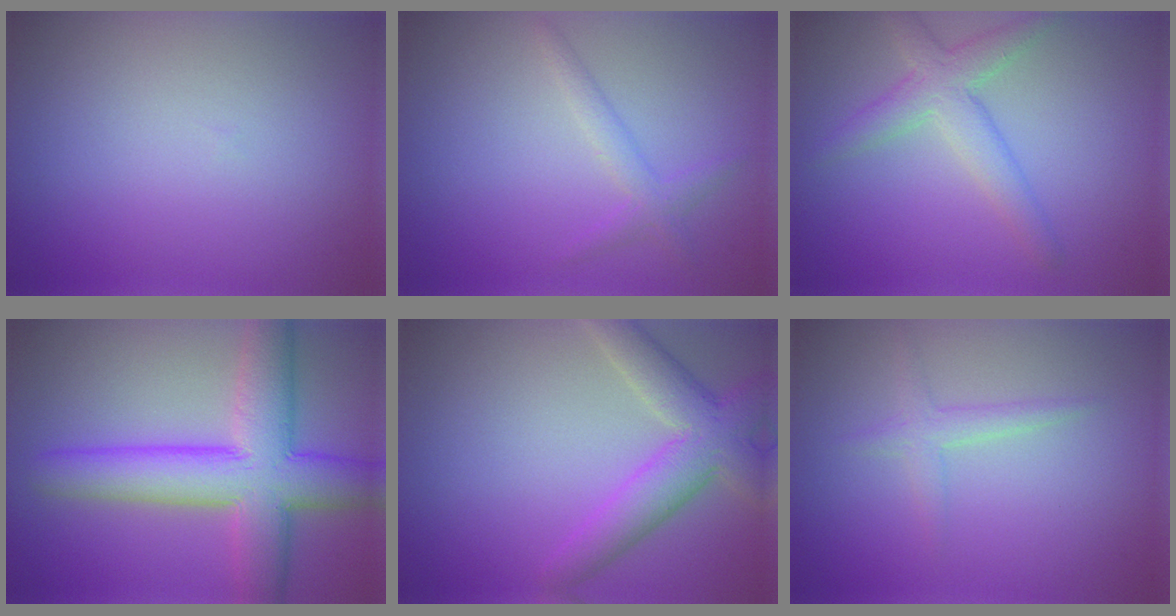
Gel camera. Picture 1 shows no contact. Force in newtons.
{"total": 1.8, "press": 1.8, "slide": 0.0}
{"total": 3.7, "press": 3.7, "slide": 0.1}
{"total": 9.0, "press": 9.0, "slide": 0.3}
{"total": 5.5, "press": 5.4, "slide": 0.4}
{"total": 1.7, "press": 1.7, "slide": 0.1}